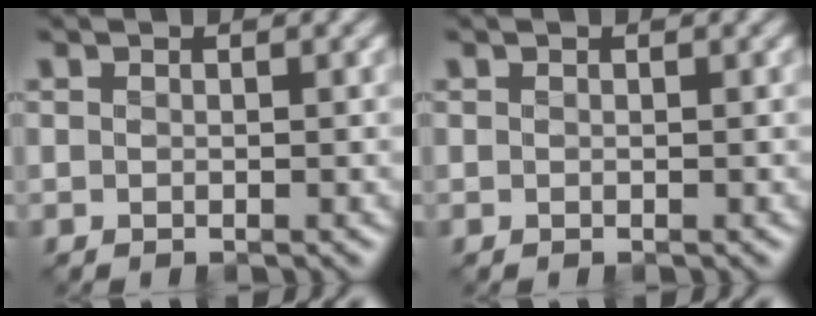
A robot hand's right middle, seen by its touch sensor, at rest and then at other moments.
{"total": 0.0}